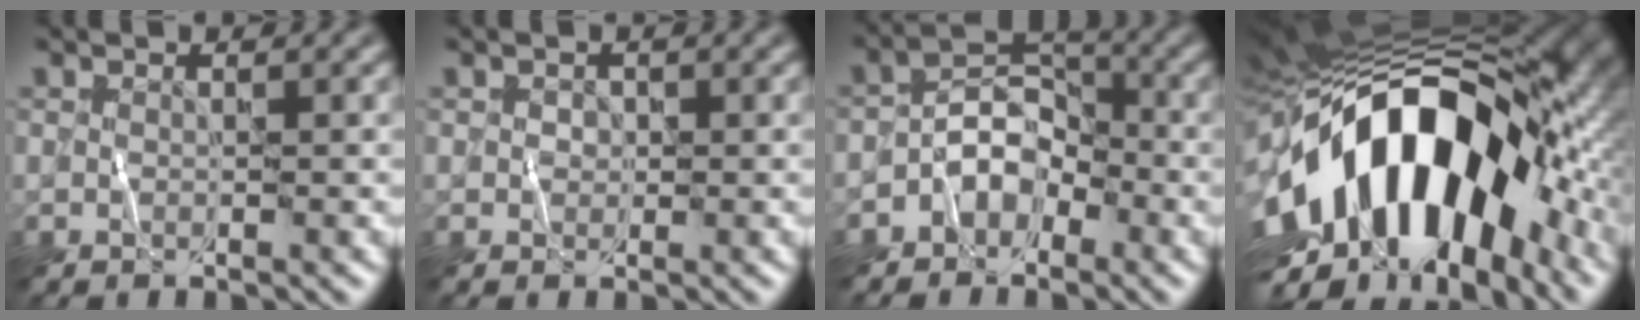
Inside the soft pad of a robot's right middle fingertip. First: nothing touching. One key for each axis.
{"total": 0.6, "fx": 0.2, "fy": 0.6, "fz": 0.0, "tx": 0.009, "ty": -0.002, "tz": 0.004}
{"total": 3.6, "fx": -2.1, "fy": 2.5, "fz": 1.5, "tx": -0.015, "ty": 0.009, "tz": -0.048}
{"total": 19.8, "fx": -3.1, "fy": 10.6, "fz": 16.4, "tx": -0.275, "ty": 0.005, "tz": -0.054}